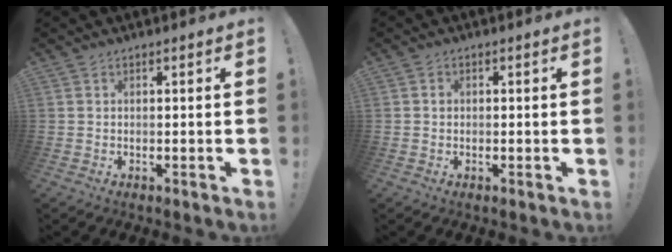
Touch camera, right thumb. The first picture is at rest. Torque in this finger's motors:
{"motor_torque": [-0.11, -0.06, 0.09, 0.21, -0.08]}